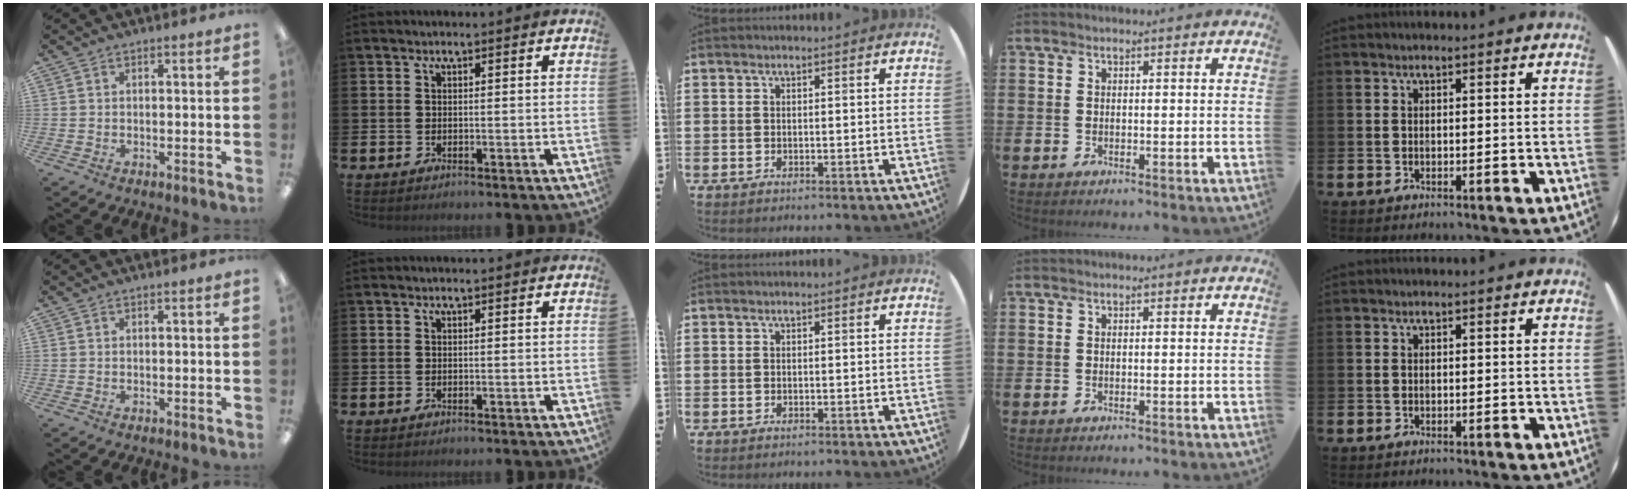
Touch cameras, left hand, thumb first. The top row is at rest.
{}